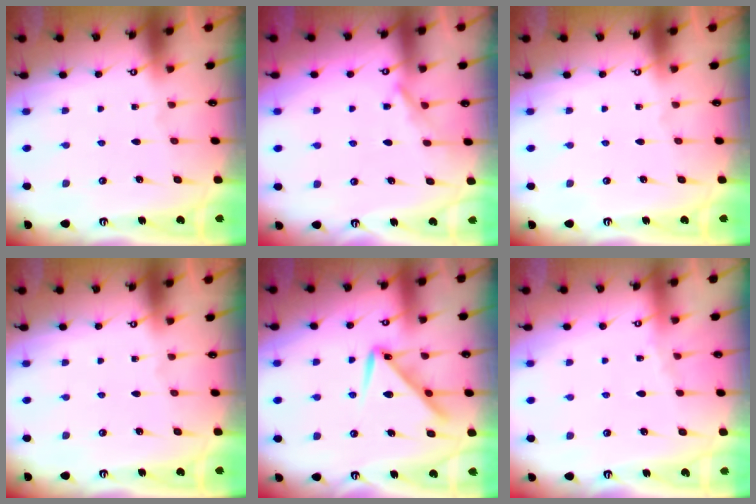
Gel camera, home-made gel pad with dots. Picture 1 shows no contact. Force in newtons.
{"total": 6.4, "press": 6.4, "slide": 0.7}
{"total": 0.0}
{"total": 0.0}
{"total": 11.4, "press": 11.4, "slide": 0.2}
{"total": 2.2, "press": 2.2, "slide": 0.3}